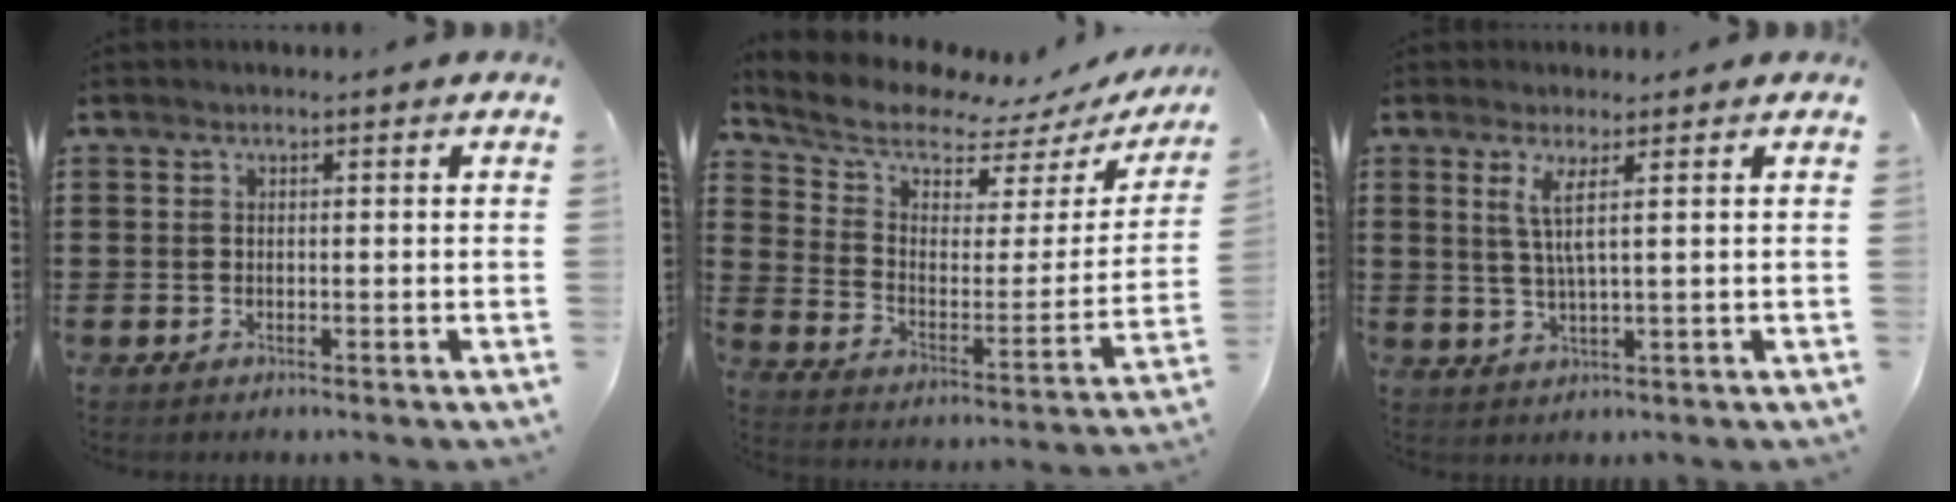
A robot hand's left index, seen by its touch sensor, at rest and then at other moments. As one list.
[{"total": 7.9, "force": [6.9, 2.9, 2.4], "torque": [-0.082, -0.053, 0.118]}, {"total": 3.7, "force": [1.3, -0.2, 3.4], "torque": [-0.073, -0.006, 0.021]}]